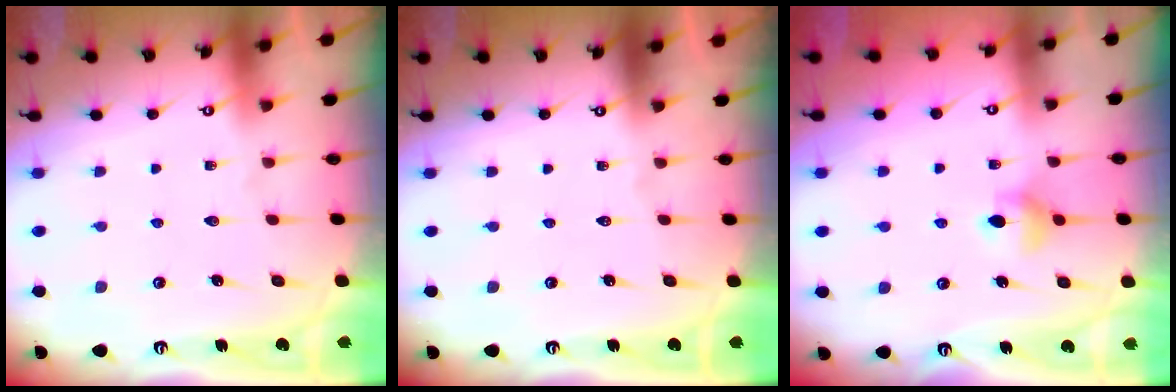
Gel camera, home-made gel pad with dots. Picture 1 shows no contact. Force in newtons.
{"total": 0.0}
{"total": 5.4, "press": 5.3, "slide": 0.9}